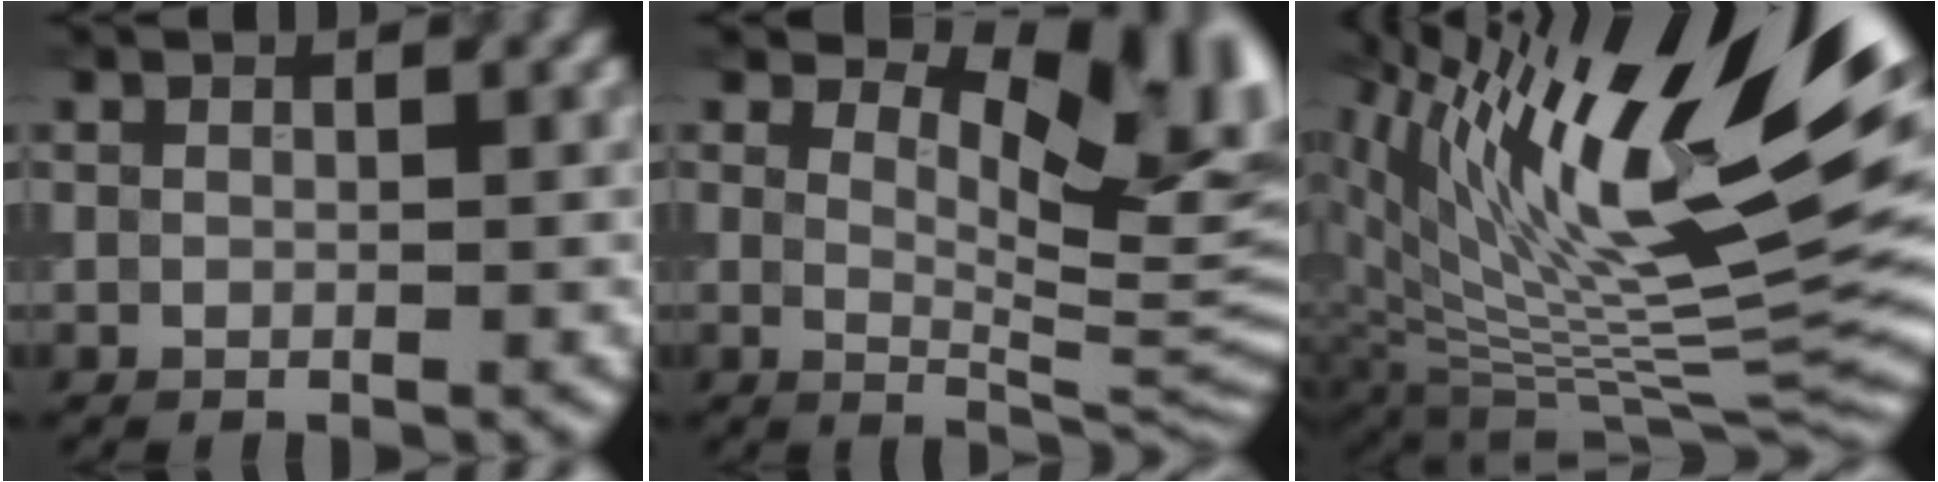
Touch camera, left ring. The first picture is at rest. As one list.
[{"total": 10.4, "force": [5.5, 4.2, 7.8], "torque": [-0.106, -0.003, 0.091]}, {"total": 17.9, "force": [7.4, 6.0, 15.2], "torque": [-0.234, 0.022, 0.133]}]